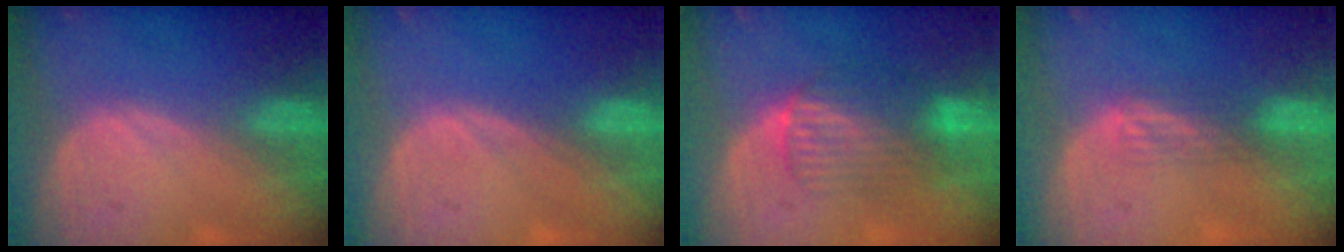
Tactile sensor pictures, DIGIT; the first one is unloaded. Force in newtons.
{"total": 0.0}
{"total": 6.6, "press": 6.5, "slide": 1.1}
{"total": 2.2, "press": 1.8, "slide": 1.2}